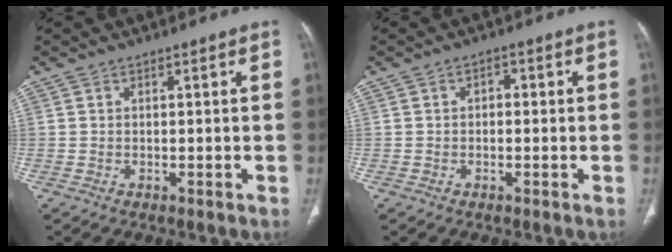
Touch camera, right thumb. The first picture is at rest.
{"total": 1.6, "force": [0.0, 1.1, 1.1], "torque": [-0.011, 0.007, -0.005]}